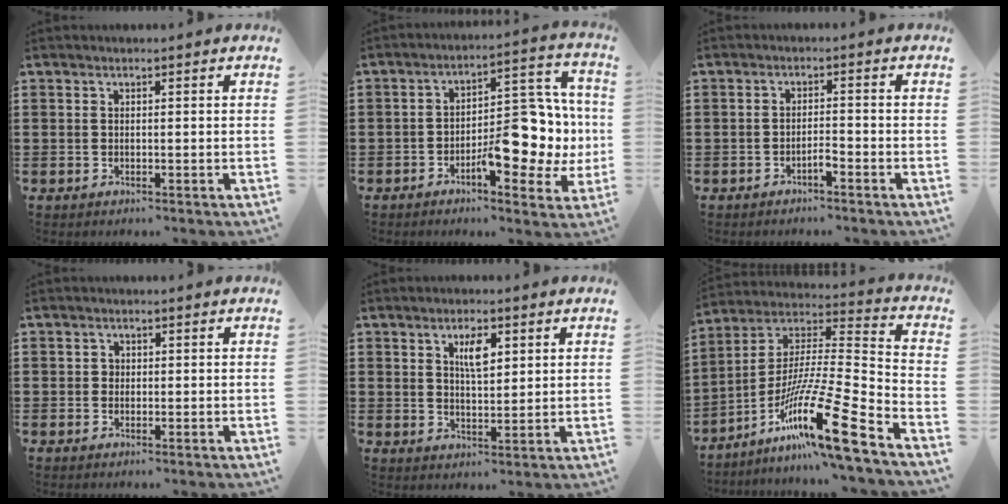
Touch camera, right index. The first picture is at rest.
{"total": 9.8, "force": [-2.8, 4.4, 8.3], "torque": [-0.105, 0.000, -0.049]}
{"total": 2.0, "force": [-1.5, 0.2, 1.2], "torque": [-0.024, -0.001, -0.029]}
{"total": 0.8, "force": [0.0, 0.7, 0.3], "torque": [-0.009, 0.002, 0.001]}
{"total": 4.2, "force": [1.9, 1.6, 3.4], "torque": [-0.065, 0.003, 0.029]}
{"total": 17.9, "force": [-10.7, 1.3, 14.2], "torque": [-0.250, 0.008, -0.192]}